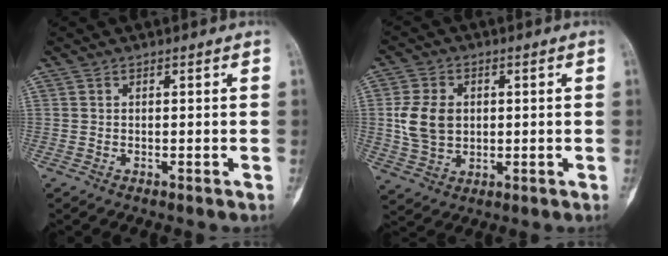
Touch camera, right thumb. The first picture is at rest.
{"total": 8.8, "force": [0.8, 6.7, 5.6], "torque": [-0.095, -0.002, 0.019]}